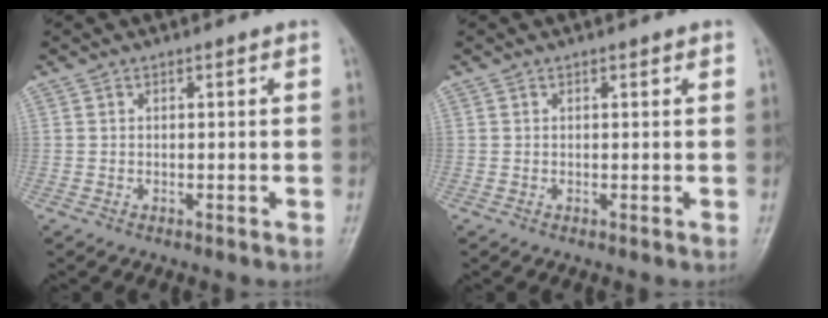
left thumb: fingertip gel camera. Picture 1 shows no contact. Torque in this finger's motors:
{"motor_torque": [-0.25, -0.10, -0.12, -0.11, 0.03]}